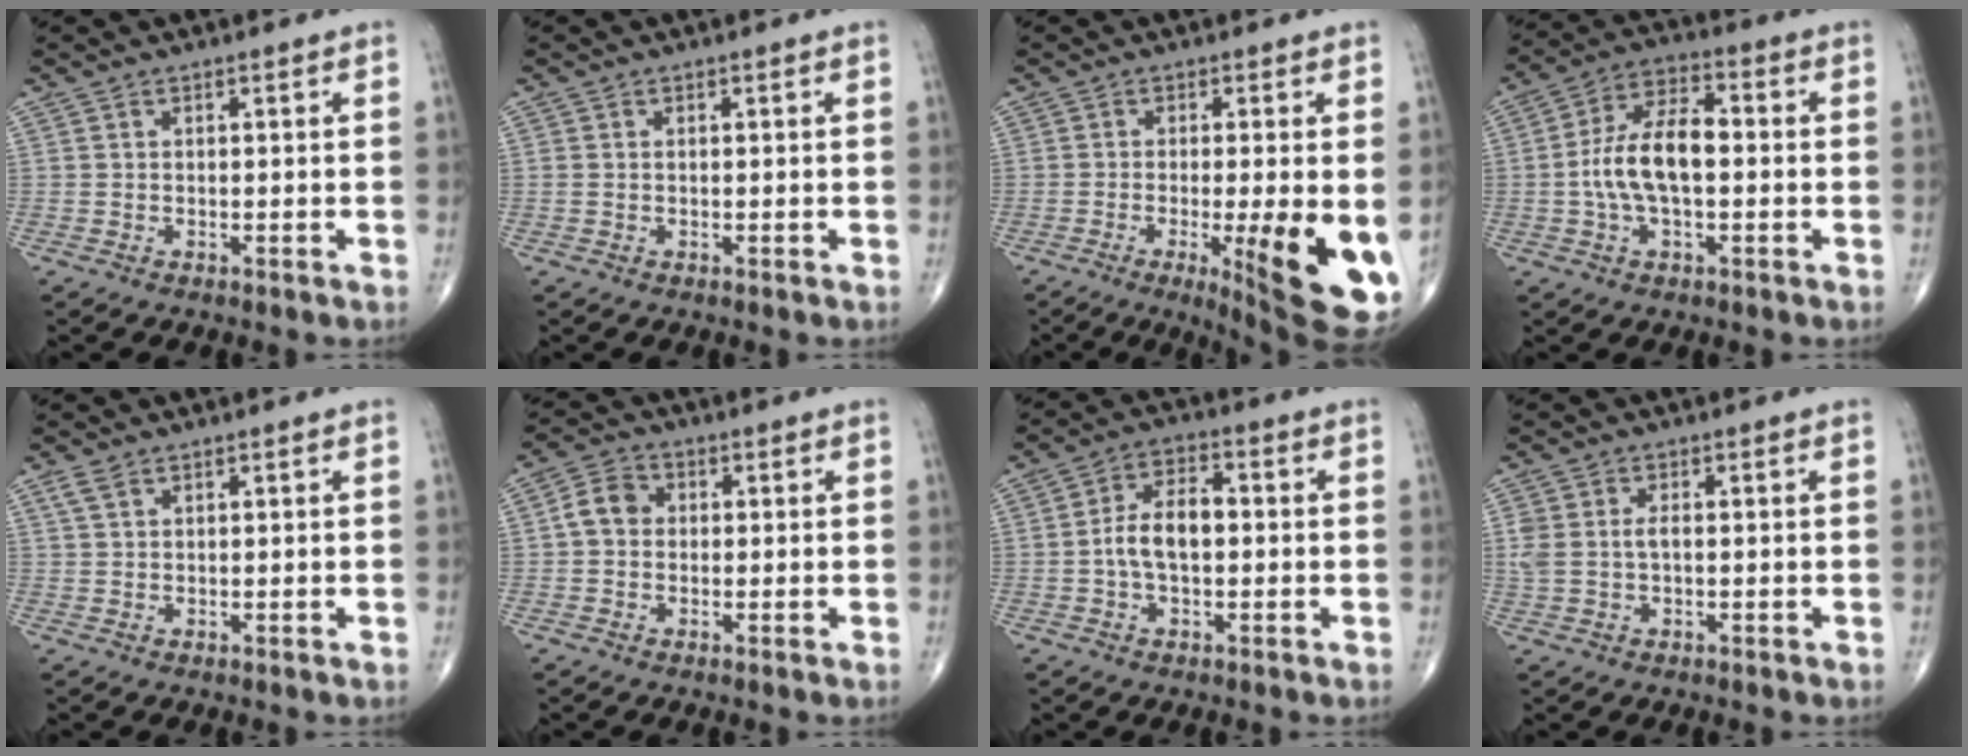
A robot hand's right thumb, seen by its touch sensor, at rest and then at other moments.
{"total": 0.5, "force": [0.0, 0.4, 0.3], "torque": [-0.009, 0.005, 0.003]}
{"total": 16.7, "force": [-4.2, 3.7, 15.7], "torque": [-0.174, -0.026, -0.045]}
{"total": 12.1, "force": [-0.7, 6.0, 10.4], "torque": [-0.198, 0.030, -0.020]}
{"total": 1.9, "force": [1.2, 1.0, 1.1], "torque": [-0.027, 0.008, 0.029]}
{"total": 4.9, "force": [0.2, 4.1, 2.7], "torque": [-0.039, 0.014, -0.007]}
{"total": 8.0, "force": [-0.4, 4.4, 6.6], "torque": [-0.119, 0.022, -0.016]}
{"total": 4.3, "force": [0.2, 2.6, 3.4], "torque": [-0.087, 0.013, 0.007]}